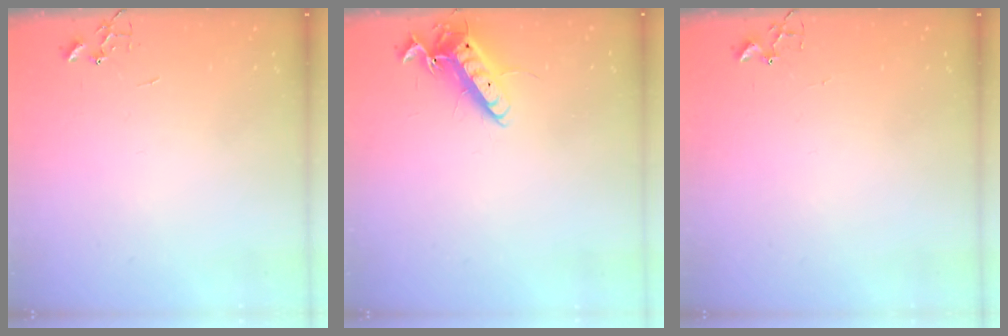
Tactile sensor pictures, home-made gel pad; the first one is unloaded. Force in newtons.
{"total": 13.2, "press": 13.1, "slide": 1.2}
{"total": 1.8, "press": 1.8, "slide": 0.2}